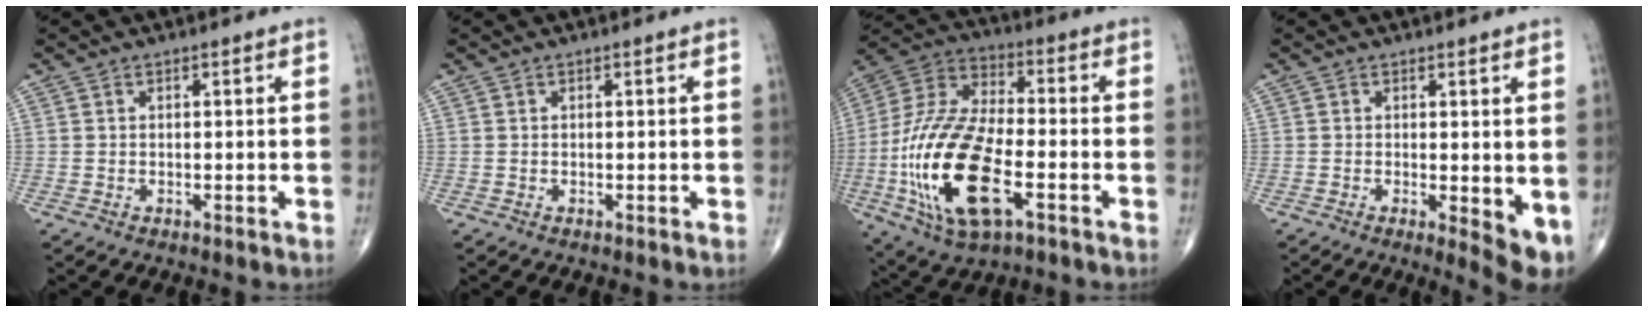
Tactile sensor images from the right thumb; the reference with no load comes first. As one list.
[{"total": 0.0}, {"total": 23.7, "force": [-6.6, 10.6, 20.1], "torque": [-0.430, 0.012, -0.115]}, {"total": 5.7, "force": [-0.4, 1.8, 5.4], "torque": [-0.071, -0.015, -0.004]}]